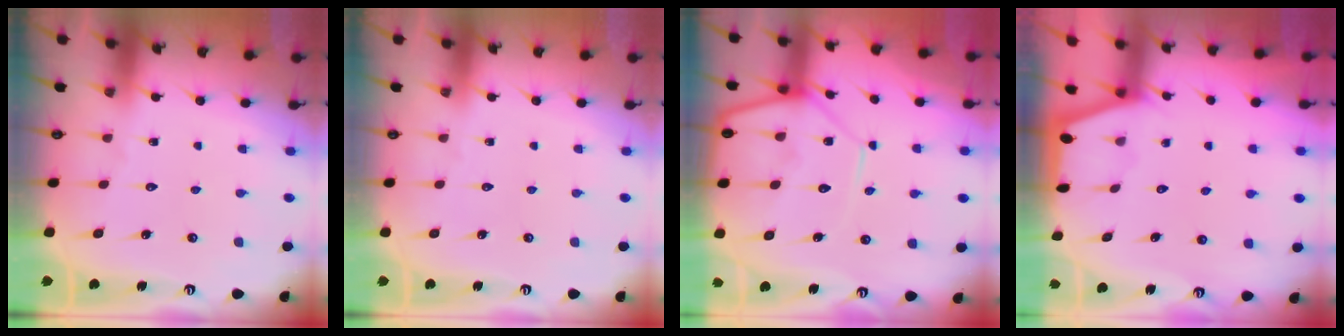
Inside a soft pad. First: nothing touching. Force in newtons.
{"total": 0.0}
{"total": 10.8, "press": 10.7, "slide": 0.9}
{"total": 1.2, "press": 1.2, "slide": 0.3}